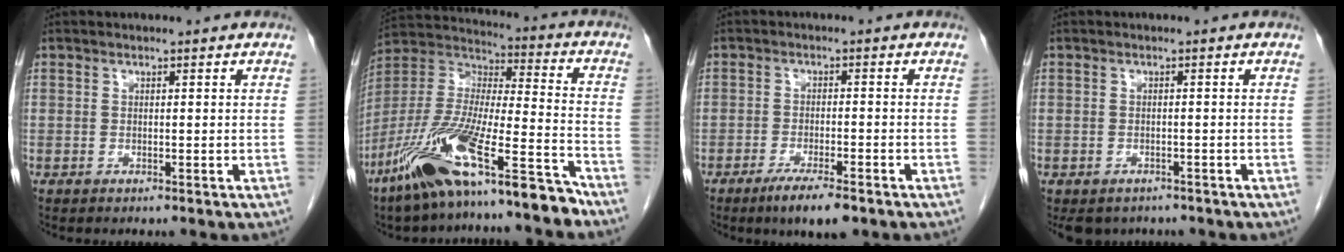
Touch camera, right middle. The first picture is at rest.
{"total": 19.2, "force": [-13.7, 2.3, 13.3], "torque": [-0.277, -0.016, -0.250]}
{"total": 6.2, "force": [-4.2, 1.0, 4.4], "torque": [-0.077, -0.011, -0.067]}
{"total": 6.5, "force": [-5.1, 3.7, 1.5], "torque": [-0.017, 0.000, -0.062]}